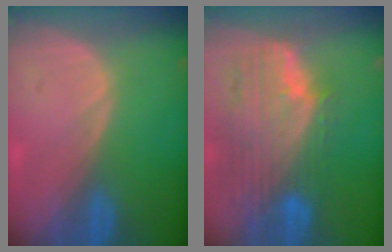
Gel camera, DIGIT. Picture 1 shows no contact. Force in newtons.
{"total": 11.7, "press": 10.0, "slide": 6.2}